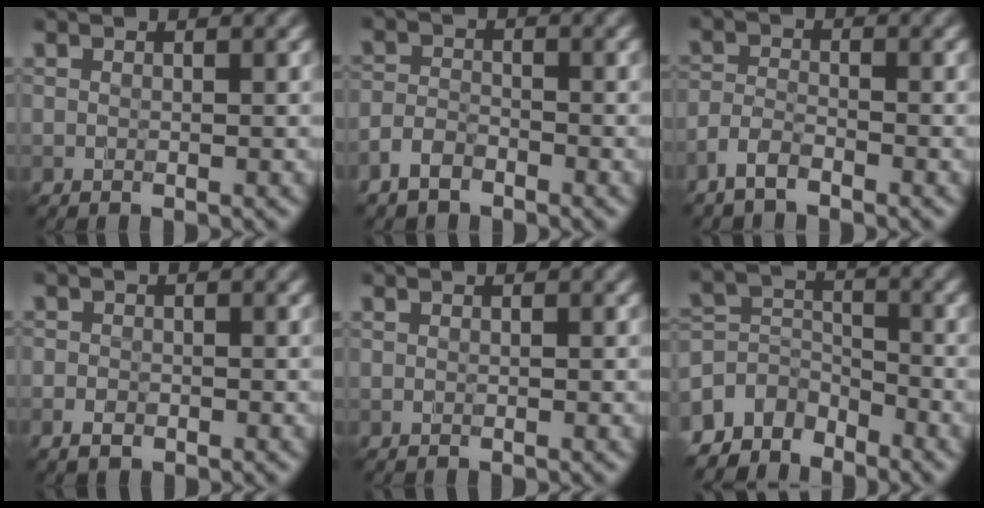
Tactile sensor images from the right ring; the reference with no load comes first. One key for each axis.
{"total": 2.1, "fx": -1.7, "fy": 0.9, "fz": 0.7, "tx": -0.011, "ty": 0.003, "tz": -0.043}
{"total": 1.9, "fx": -1.7, "fy": 0.4, "fz": 0.8, "tx": -0.016, "ty": 0.005, "tz": -0.040}
{"total": 1.1, "fx": -0.6, "fy": 0.7, "fz": 0.6, "tx": -0.007, "ty": -0.001, "tz": -0.014}
{"total": 0.0}
{"total": 4.3, "fx": -3.6, "fy": 2.2, "fz": 0.7, "tx": -0.005, "ty": 0.000, "tz": -0.076}